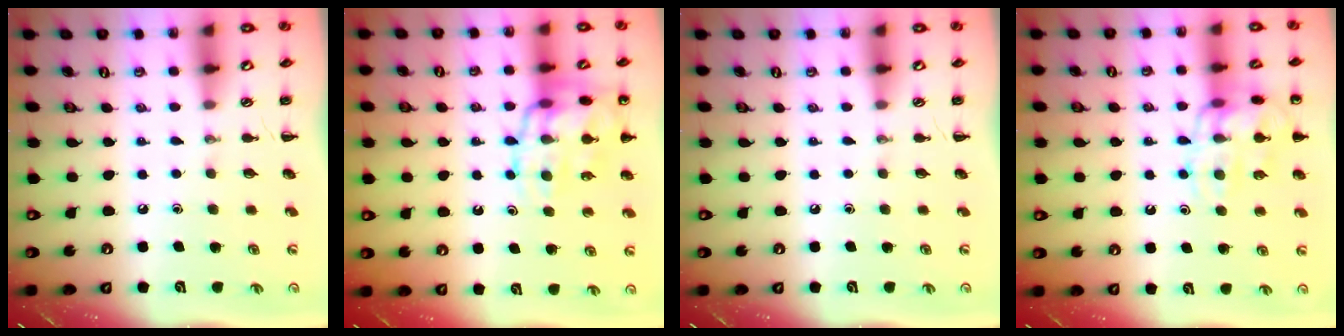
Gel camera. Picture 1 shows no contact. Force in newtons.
{"total": 20.7, "press": 20.5, "slide": 3.0}
{"total": 0.0}
{"total": 13.6, "press": 13.5, "slide": 1.4}